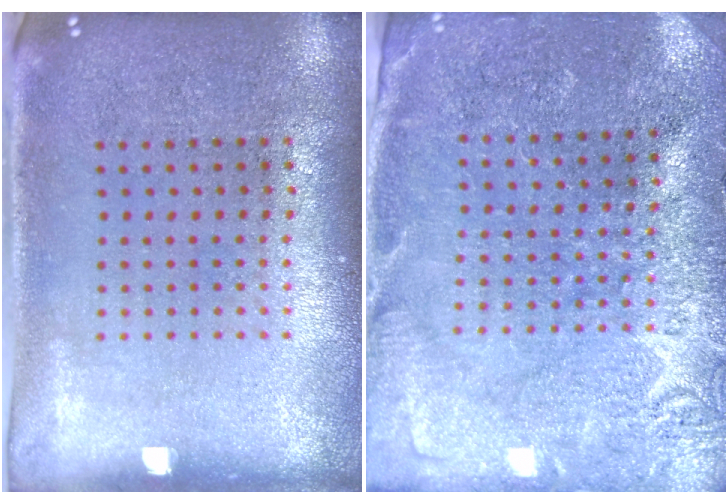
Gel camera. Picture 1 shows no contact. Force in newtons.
{"total": 2.8, "press": 2.8, "slide": 0.1}